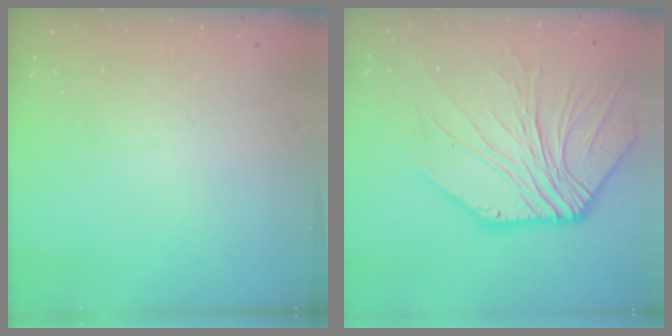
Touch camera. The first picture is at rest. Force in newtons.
{"total": 9.7, "press": 9.6, "slide": 1.4}